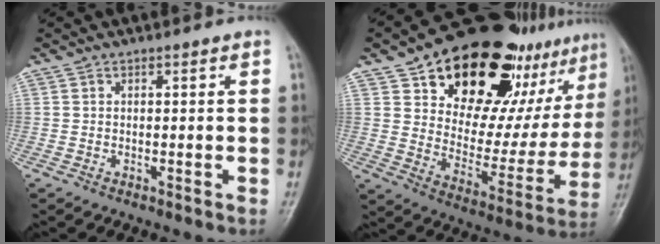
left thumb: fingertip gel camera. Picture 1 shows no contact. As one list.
[{"total": 29.8, "force": [17.3, 15.6, 18.6], "torque": [-0.217, -0.047, 0.261]}]